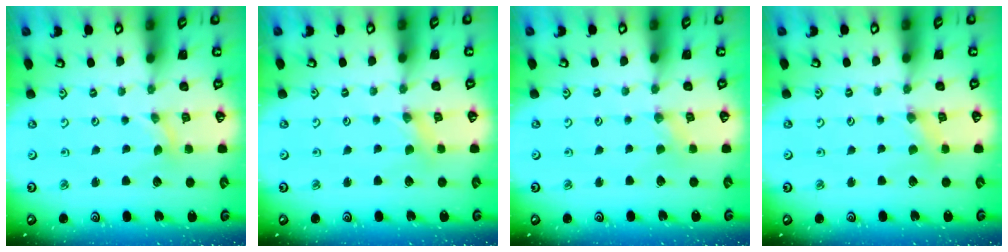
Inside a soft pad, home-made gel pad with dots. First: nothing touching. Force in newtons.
{"total": 0.0}
{"total": 0.0}
{"total": 1.6, "press": 1.6, "slide": 0.3}